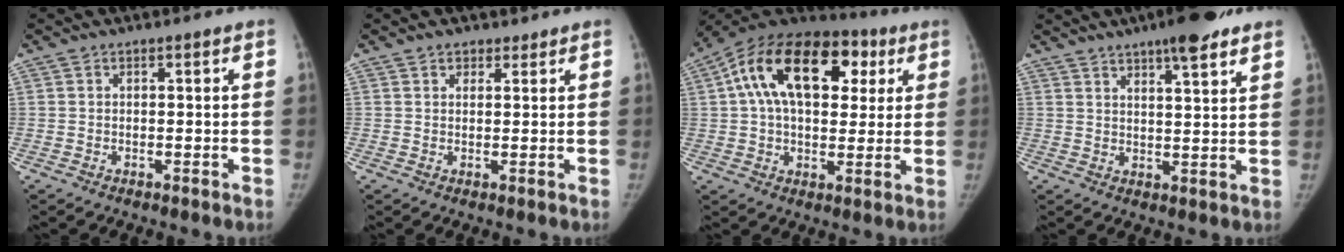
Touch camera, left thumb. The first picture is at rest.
{"total": 2.0, "force": [1.6, 1.1, 0.2], "torque": [0.007, -0.008, 0.023]}
{"total": 22.5, "force": [7.0, 13.5, 16.6], "torque": [-0.254, 0.026, 0.102]}
{"total": 9.7, "force": [6.8, 2.0, 6.7], "torque": [-0.087, -0.027, 0.100]}